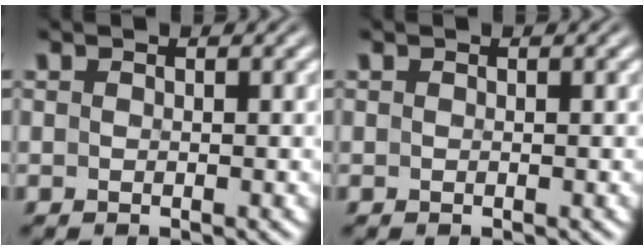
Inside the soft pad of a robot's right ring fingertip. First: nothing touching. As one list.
[{"total": 0.0}]